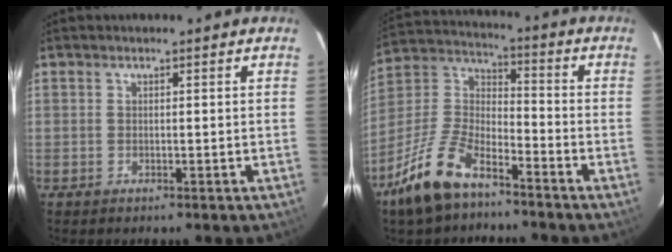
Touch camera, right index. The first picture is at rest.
{"total": 14.2, "force": [-9.7, 5.4, 8.8], "torque": [-0.199, 0.002, -0.190]}